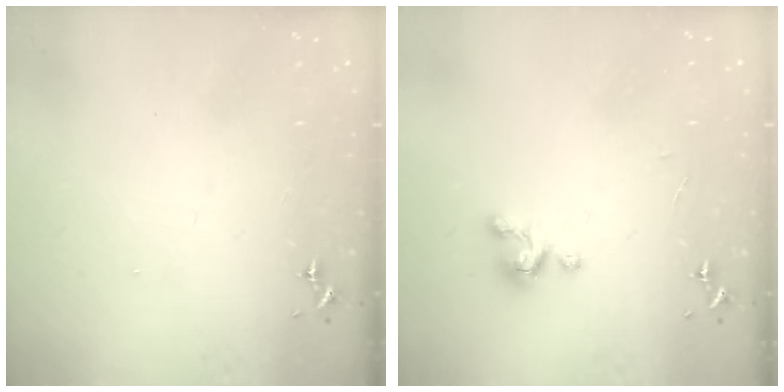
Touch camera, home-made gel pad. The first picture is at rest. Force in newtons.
{"total": 5.1, "press": 5.0, "slide": 0.3}